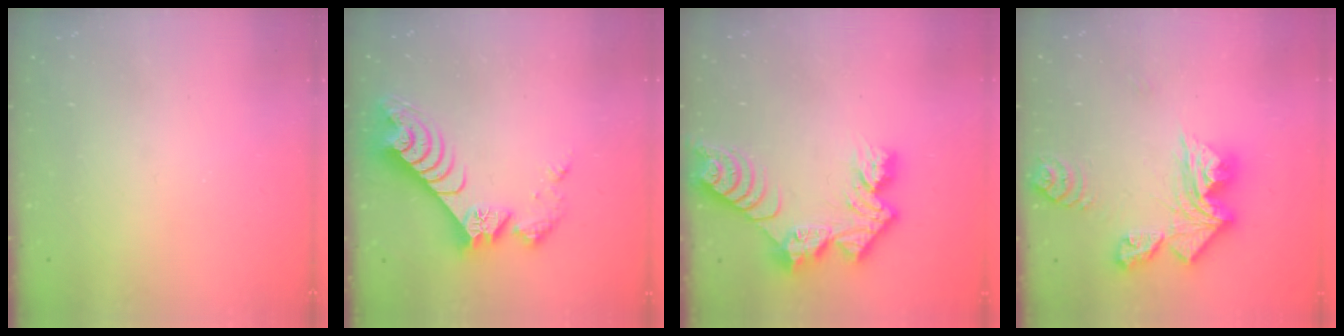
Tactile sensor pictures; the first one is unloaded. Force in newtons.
{"total": 12.5, "press": 12.5, "slide": 1.1}
{"total": 12.0, "press": 12.0, "slide": 1.0}
{"total": 16.6, "press": 16.5, "slide": 1.9}